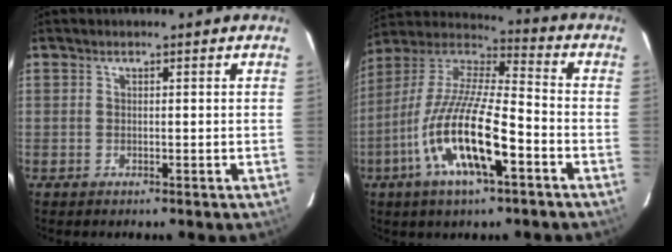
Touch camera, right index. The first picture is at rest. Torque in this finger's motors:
{"motor_torque": [1.29, -0.85, 1.05, 0.21]}